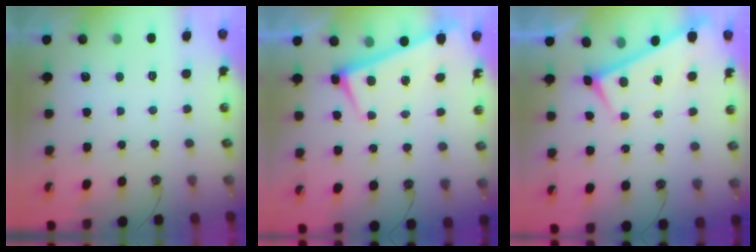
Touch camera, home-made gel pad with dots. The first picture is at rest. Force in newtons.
{"total": 1.0, "press": 0.8, "slide": 0.5}
{"total": 1.4, "press": 1.3, "slide": 0.5}